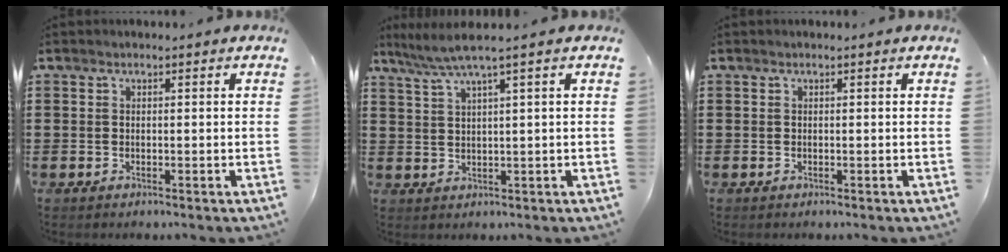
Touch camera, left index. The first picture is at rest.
{"total": 4.0, "force": [2.3, -0.6, 3.2], "torque": [-0.069, -0.009, 0.038]}
{"total": 0.0}